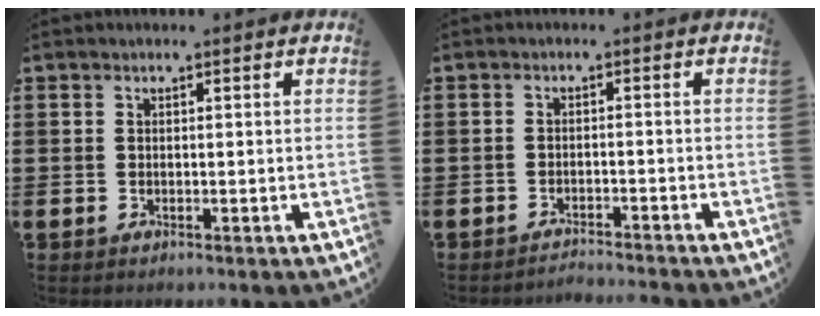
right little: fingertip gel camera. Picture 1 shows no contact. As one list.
[{"total": 0.6, "force": [-0.6, -0.1, 0.0], "torque": [-0.001, -0.002, -0.013]}]